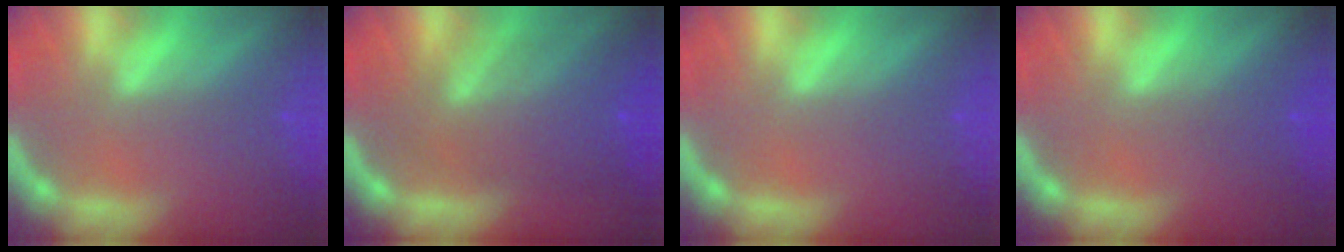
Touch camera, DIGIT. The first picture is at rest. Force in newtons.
{"total": 7.5}
{"total": 0.0}
{"total": 1.5}